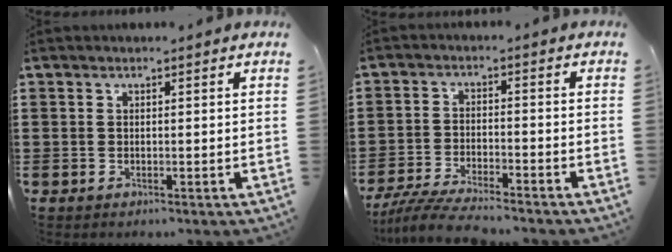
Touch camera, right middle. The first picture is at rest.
{"total": 5.5, "force": [-5.2, 0.2, 1.9], "torque": [-0.050, -0.011, -0.104]}